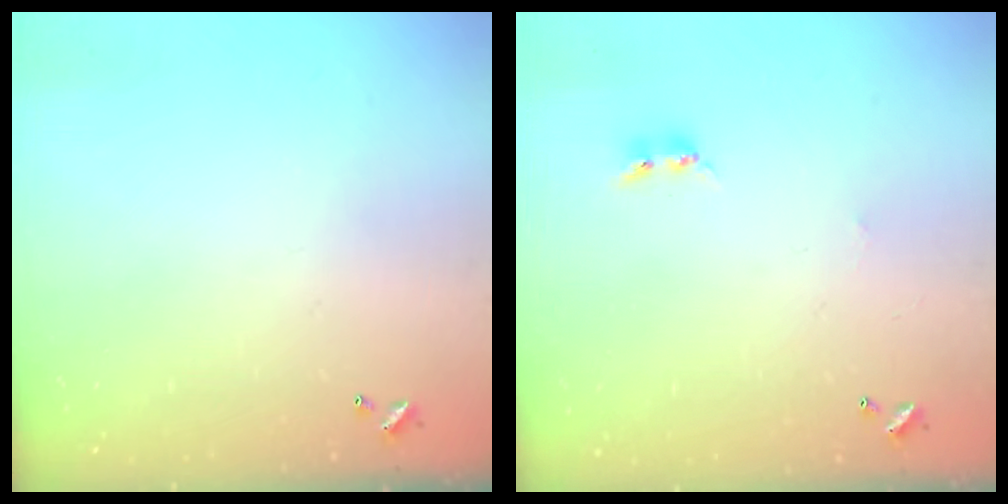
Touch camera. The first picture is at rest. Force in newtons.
{"total": 2.5, "press": 2.5, "slide": 0.4}